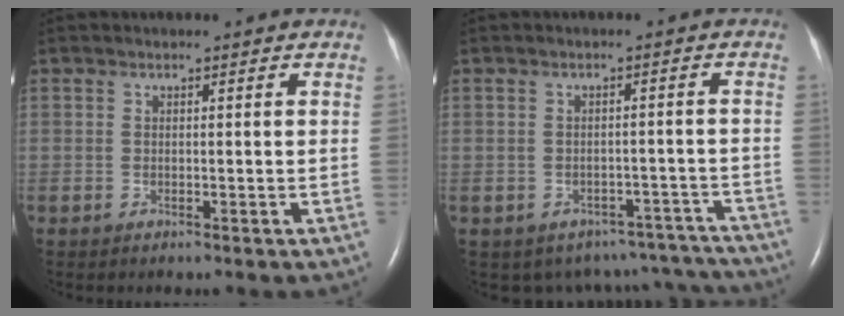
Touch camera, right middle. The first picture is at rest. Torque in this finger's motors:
{"motor_torque": [-0.38, -0.48, -0.06, 0.00]}